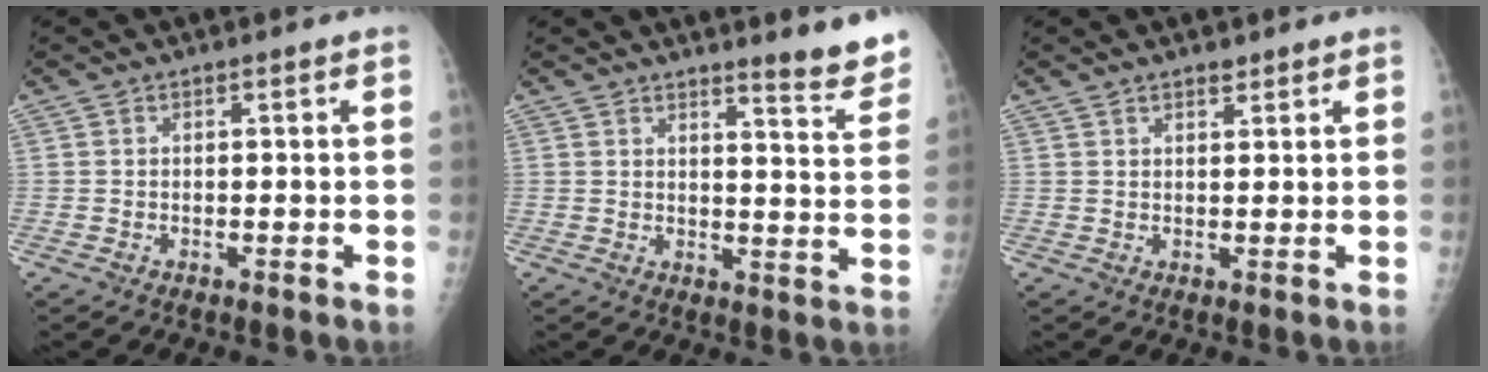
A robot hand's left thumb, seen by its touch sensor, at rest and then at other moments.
{"total": 7.6, "force": [6.6, 0.6, 3.7], "torque": [-0.036, -0.058, 0.077]}
{"total": 2.0, "force": [1.6, 0.9, 0.8], "torque": [-0.004, -0.010, 0.023]}